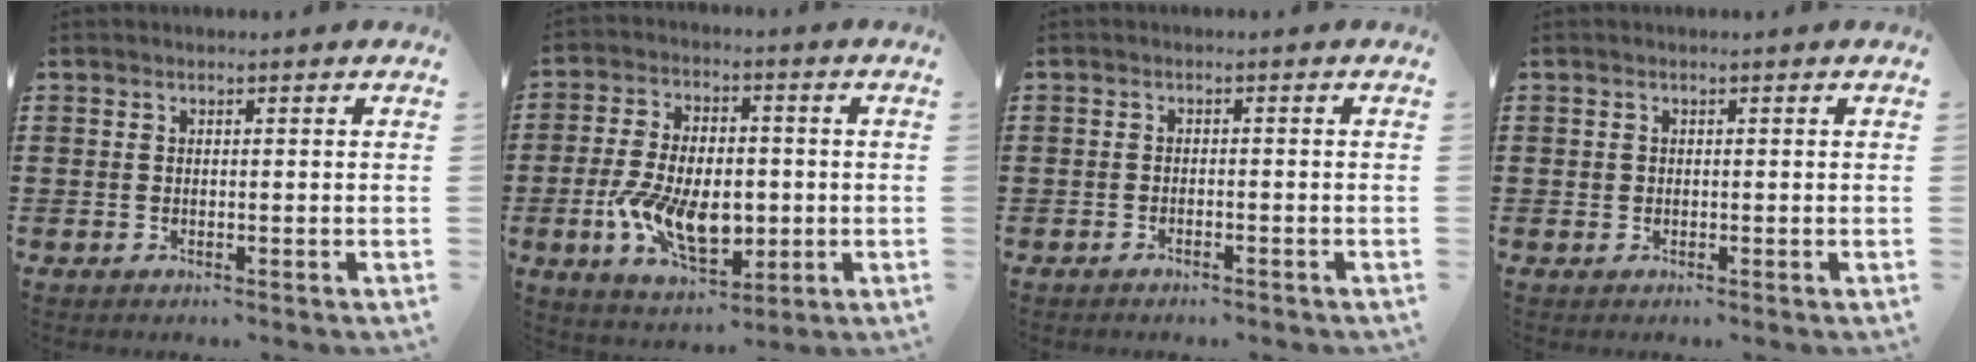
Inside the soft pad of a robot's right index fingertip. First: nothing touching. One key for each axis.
{"total": 11.1, "fx": -2.4, "fy": 6.4, "fz": 8.8, "tx": -0.180, "ty": 0.003, "tz": -0.041}
{"total": 1.0, "fx": -1.0, "fy": 0.2, "fz": 0.2, "tx": -0.009, "ty": 0.000, "tz": -0.020}
{"total": 0.6, "fx": 0.2, "fy": 0.6, "fz": 0.1, "tx": -0.003, "ty": 0.004, "tz": 0.003}